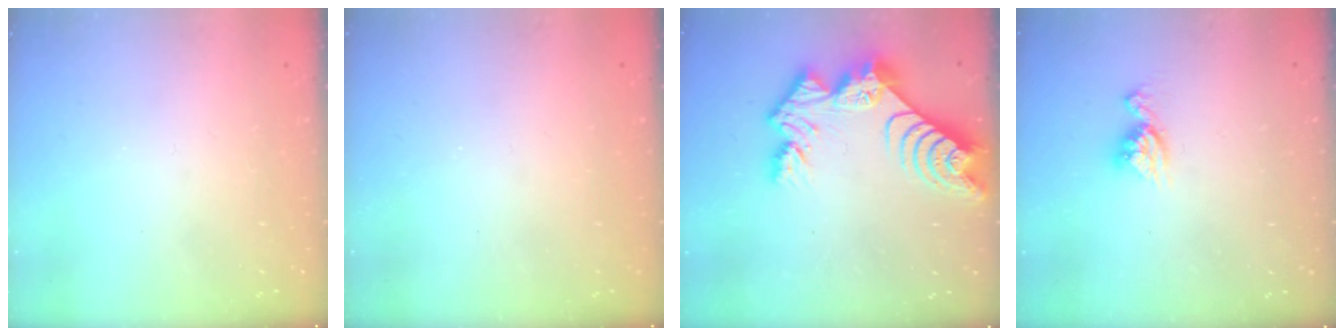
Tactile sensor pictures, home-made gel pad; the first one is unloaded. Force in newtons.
{"total": 0.0}
{"total": 14.2, "press": 14.1, "slide": 1.1}
{"total": 7.9, "press": 7.9, "slide": 0.6}